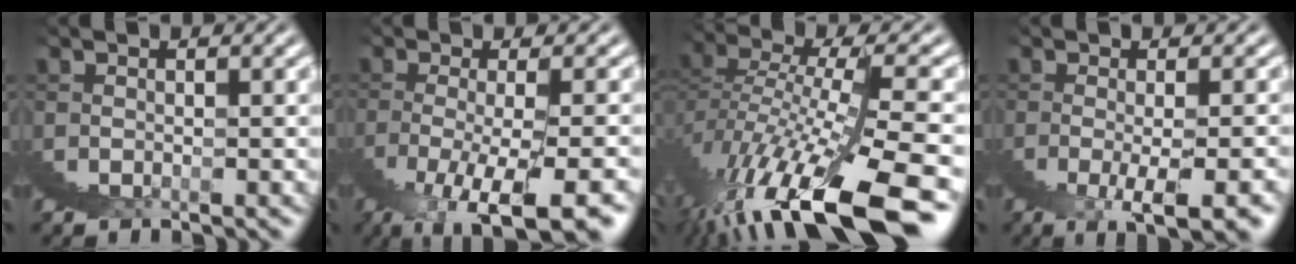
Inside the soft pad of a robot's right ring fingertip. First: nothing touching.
{"total": 3.4, "force": [-0.5, 0.0, 3.3], "torque": [-0.071, -0.002, -0.005]}
{"total": 6.7, "force": [-0.2, 1.3, 6.6], "torque": [-0.110, 0.011, -0.004]}
{"total": 2.8, "force": [0.9, -1.6, 2.1], "torque": [-0.027, 0.017, 0.011]}